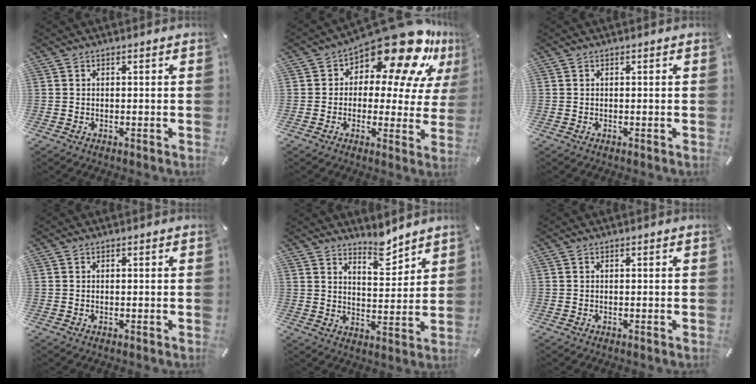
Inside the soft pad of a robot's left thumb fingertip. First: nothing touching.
{"total": 18.2, "force": [11.9, 7.4, 11.6], "torque": [-0.168, -0.097, 0.199]}
{"total": 0.0}
{"total": 0.0}
{"total": 6.9, "force": [6.4, 2.2, 1.4], "torque": [-0.008, -0.055, 0.115]}
{"total": 0.0}